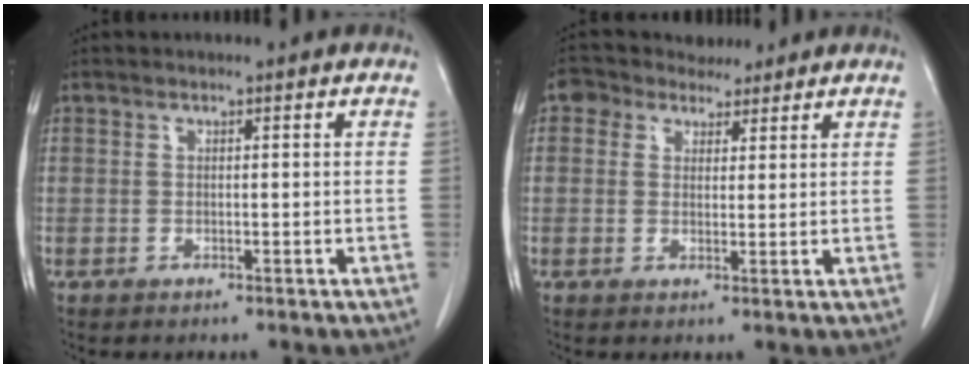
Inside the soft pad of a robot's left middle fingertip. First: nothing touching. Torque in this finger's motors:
{"motor_torque": [0.19, -0.19, -0.04, -0.01]}